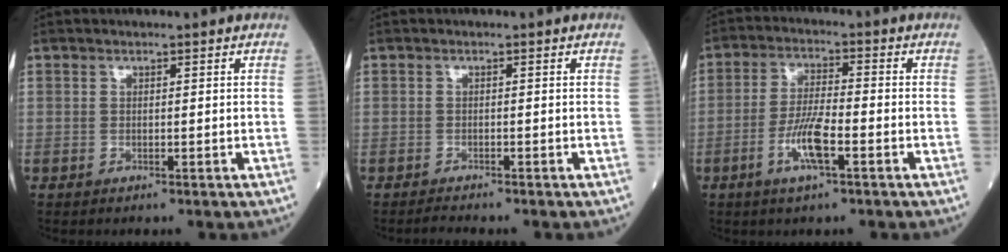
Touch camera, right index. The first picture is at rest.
{"total": 1.3, "force": [-1.2, -0.4, 0.1], "torque": [-0.010, -0.003, -0.022]}
{"total": 6.7, "force": [-2.8, 0.9, 6.0], "torque": [-0.119, -0.004, -0.056]}